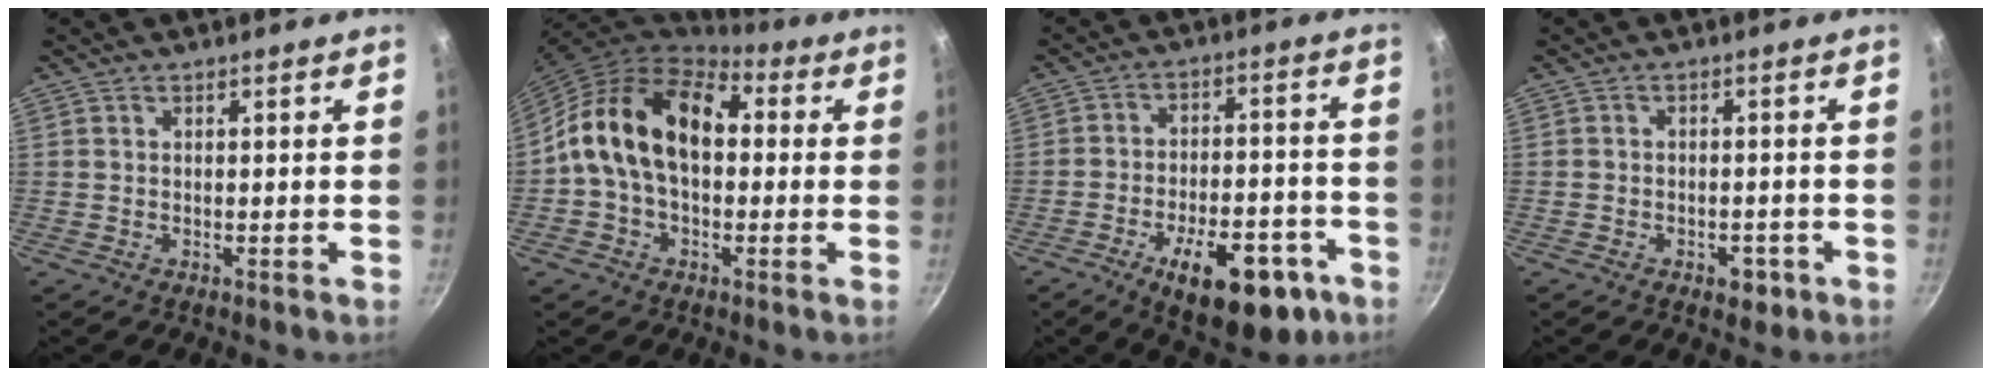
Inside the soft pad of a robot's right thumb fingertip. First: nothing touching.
{"total": 15.9, "force": [1.4, 10.6, 11.8], "torque": [-0.168, 0.034, 0.004]}
{"total": 17.7, "force": [-8.6, 8.4, 12.9], "torque": [-0.155, 0.044, -0.111]}
{"total": 3.9, "force": [-2.0, 2.4, 2.3], "torque": [-0.022, 0.017, -0.019]}